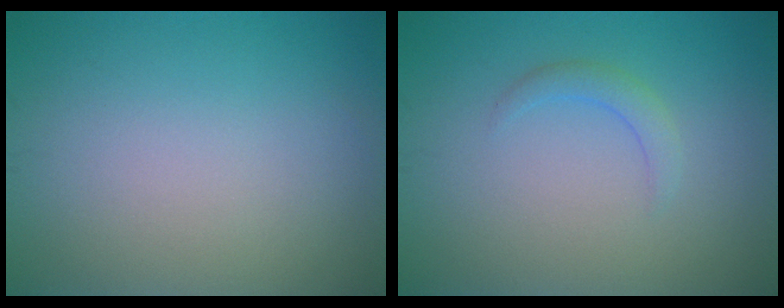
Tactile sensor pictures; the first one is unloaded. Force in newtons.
{"total": 1.4, "press": 1.4, "slide": 0.0}